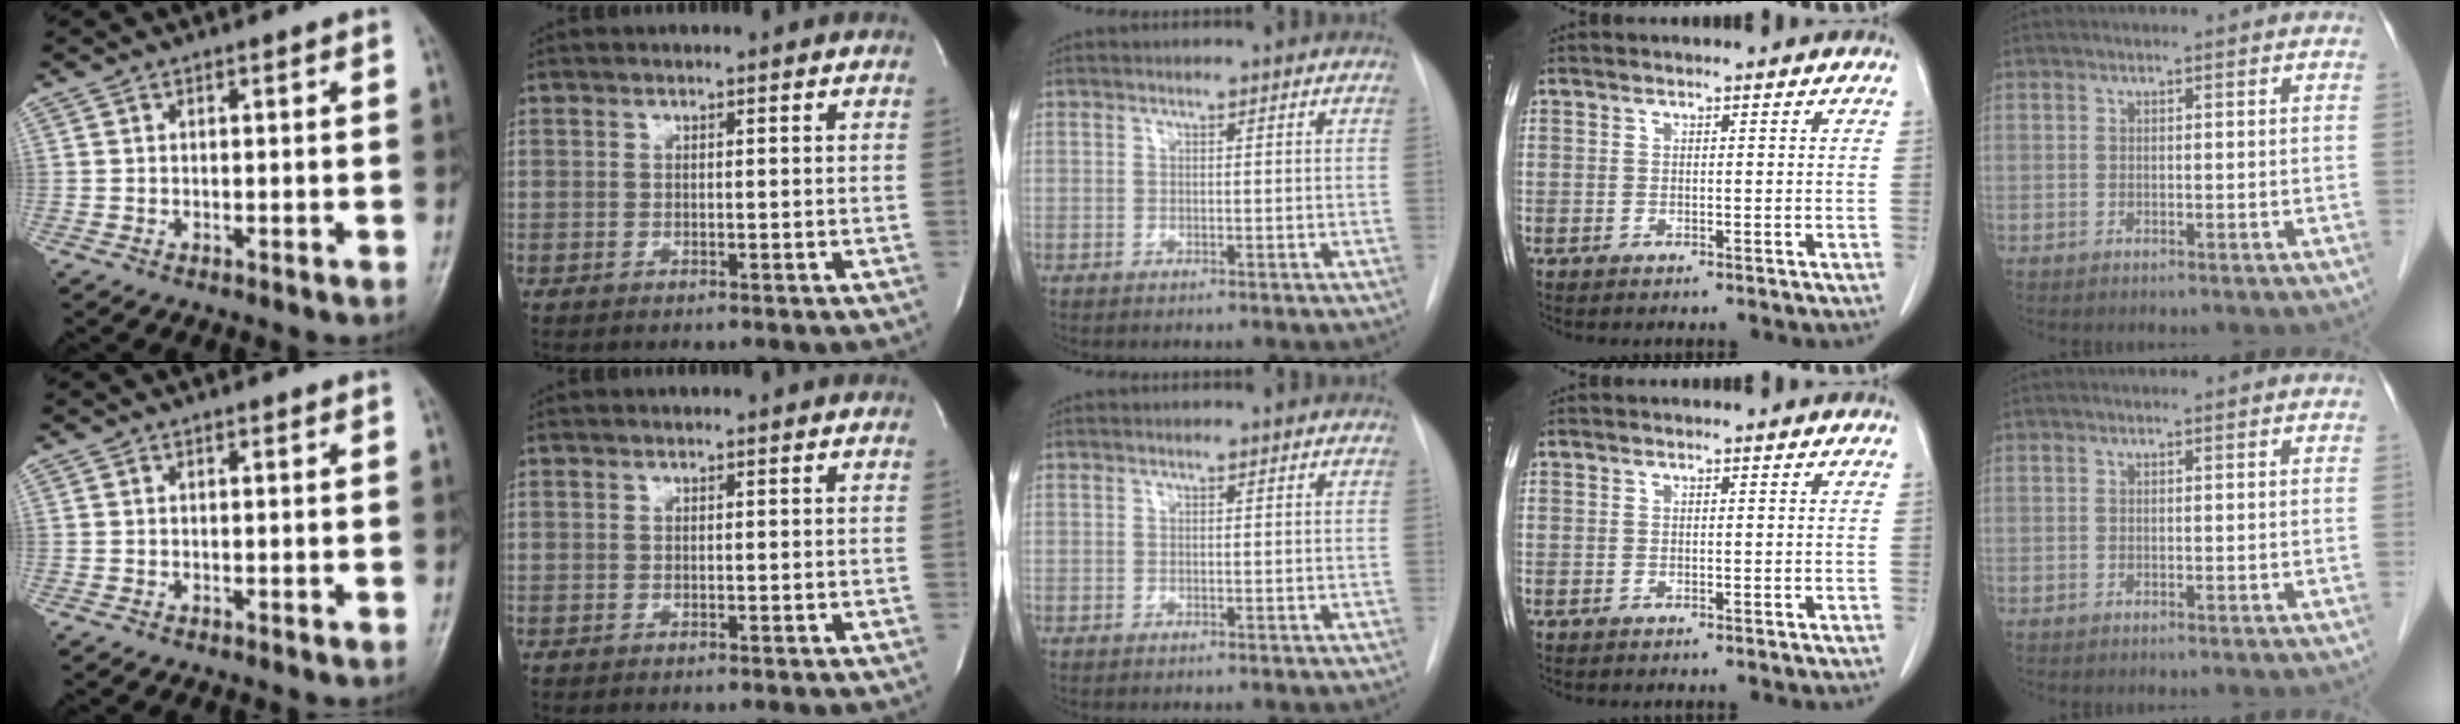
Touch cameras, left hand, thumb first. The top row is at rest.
{}